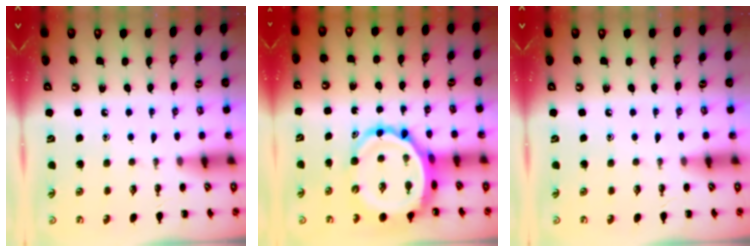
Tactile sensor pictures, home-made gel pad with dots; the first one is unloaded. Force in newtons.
{"total": 12.2, "press": 11.6, "slide": 3.7}
{"total": 0.0}